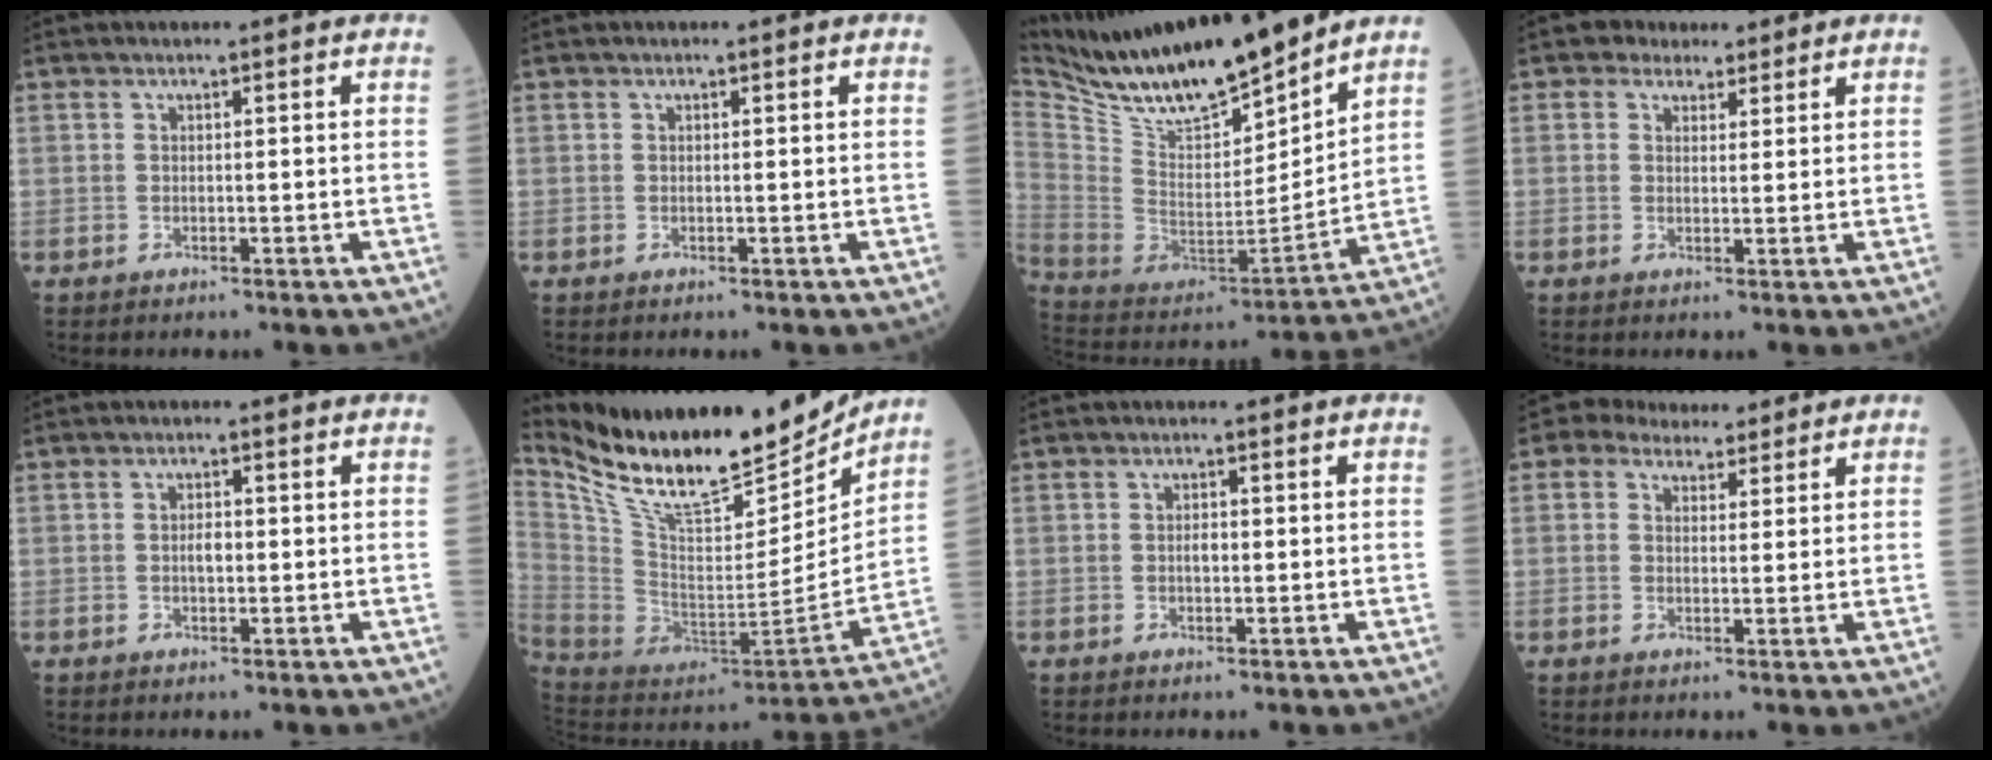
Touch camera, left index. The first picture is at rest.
{"total": 0.0}
{"total": 18.9, "force": [16.5, 2.4, 8.9], "torque": [-0.179, -0.022, 0.305]}
{"total": 3.5, "force": [2.5, 2.4, 0.5], "torque": [-0.006, 0.015, 0.036]}
{"total": 1.9, "force": [-0.1, 0.9, 1.6], "torque": [-0.029, 0.003, -0.002]}
{"total": 24.1, "force": [20.6, 5.4, 11.2], "torque": [-0.210, -0.028, 0.346]}
{"total": 1.4, "force": [-0.1, 0.7, 1.2], "torque": [-0.022, 0.003, -0.002]}
{"total": 5.6, "force": [4.2, 3.2, 1.7], "torque": [-0.029, 0.025, 0.068]}